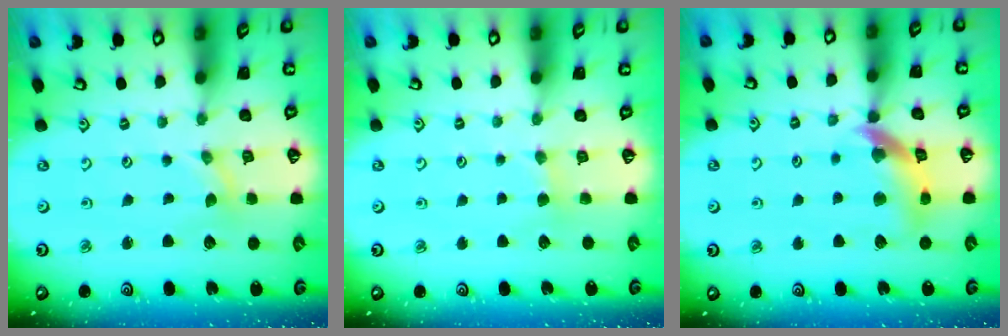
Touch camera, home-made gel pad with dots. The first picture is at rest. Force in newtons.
{"total": 3.3, "press": 3.3, "slide": 0.4}
{"total": 13.4, "press": 13.3, "slide": 1.7}